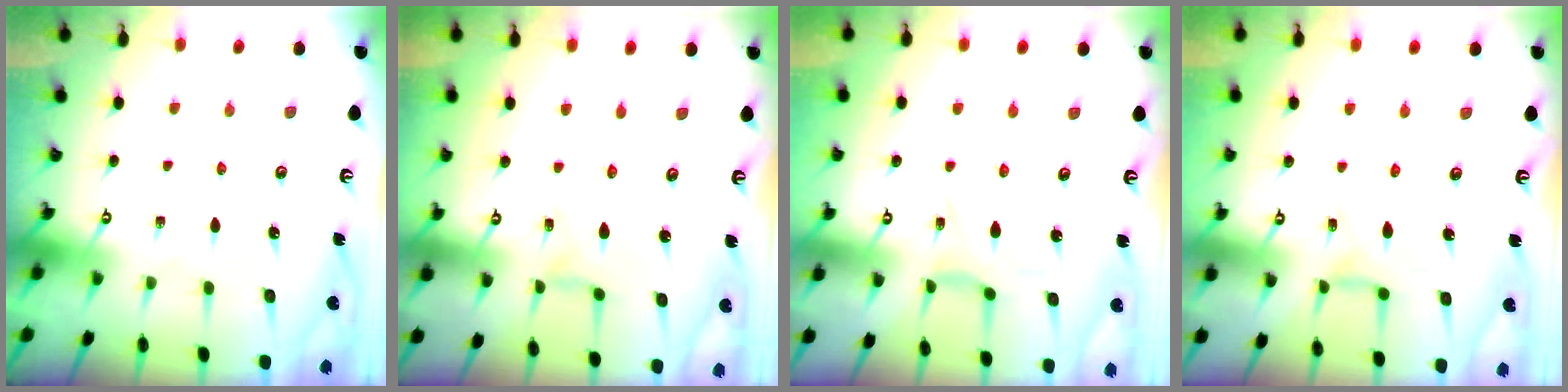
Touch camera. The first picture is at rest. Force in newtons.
{"total": 0.0}
{"total": 2.1, "press": 2.1, "slide": 0.5}
{"total": 2.6, "press": 2.6, "slide": 0.5}